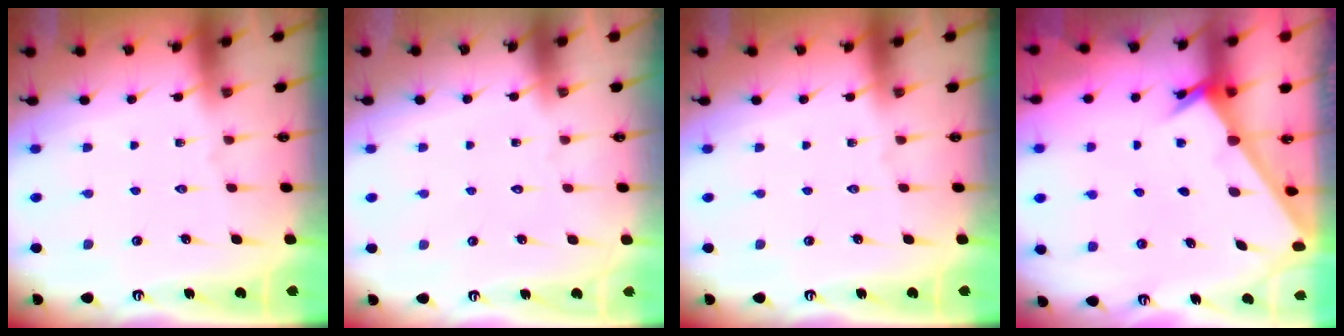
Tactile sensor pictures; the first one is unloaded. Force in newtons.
{"total": 1.5, "press": 1.5, "slide": 0.0}
{"total": 0.0}
{"total": 2.3, "press": 2.3, "slide": 0.2}